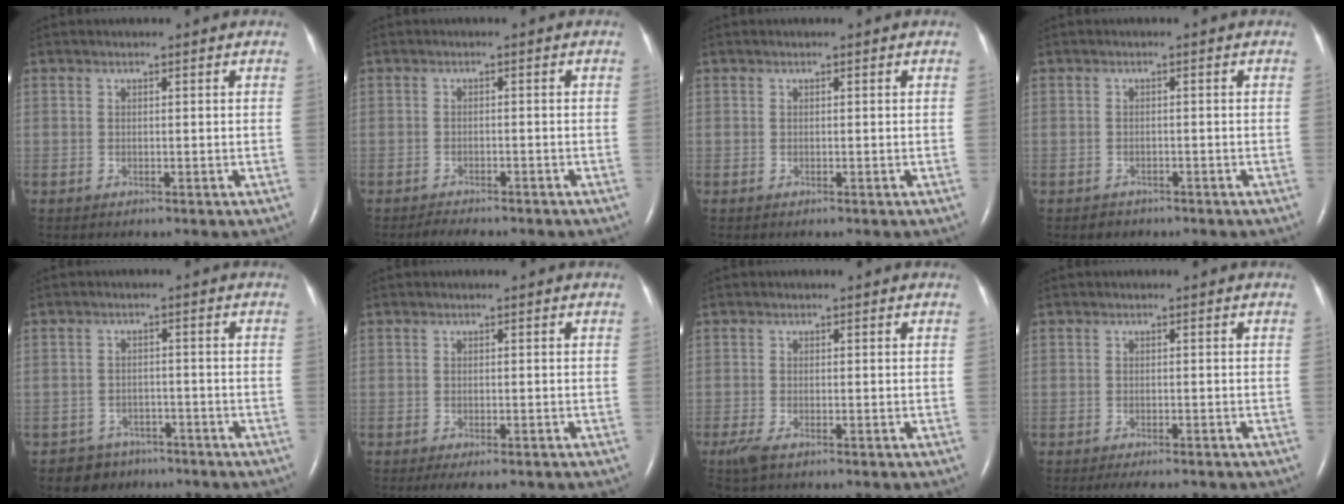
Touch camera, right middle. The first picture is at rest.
{"total": 4.0, "force": [-3.4, 1.1, 1.7], "torque": [-0.032, -0.007, -0.044]}
{"total": 0.0}
{"total": 1.5, "force": [-1.1, 1.0, 0.0], "torque": [-0.009, 0.002, -0.015]}
{"total": 4.8, "force": [-3.6, 3.1, -0.2], "torque": [0.005, 0.009, -0.052]}
{"total": 4.2, "force": [-3.0, 1.3, 2.6], "torque": [-0.033, -0.009, -0.041]}
{"total": 2.4, "force": [-1.6, 0.6, 1.7], "torque": [-0.046, -0.009, -0.031]}
{"total": 4.3, "force": [-3.6, 1.1, 2.1], "torque": [-0.024, -0.007, -0.047]}